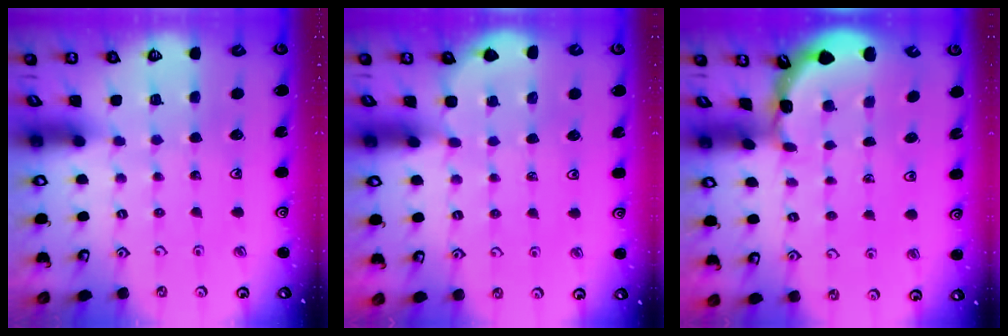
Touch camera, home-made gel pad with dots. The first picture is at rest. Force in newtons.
{"total": 2.3, "press": 2.3, "slide": 0.2}
{"total": 1.7, "press": 1.6, "slide": 0.1}